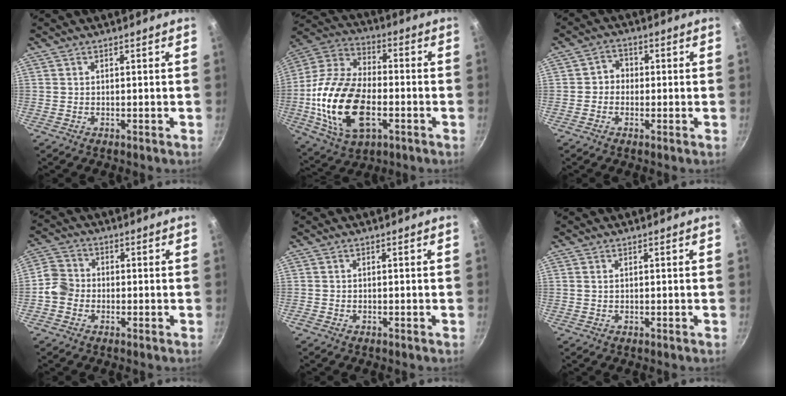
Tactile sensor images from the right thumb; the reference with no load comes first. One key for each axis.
{"total": 22.0, "fx": -4.6, "fy": 12.6, "fz": 17.5, "tx": -0.333, "ty": 0.024, "tz": -0.089}
{"total": 3.4, "fx": -0.5, "fy": 3.1, "fz": 1.3, "tx": 0.002, "ty": 0.012, "tz": -0.018}
{"total": 4.9, "fx": -1.6, "fy": 4.3, "fz": 2.0, "tx": -0.018, "ty": 0.018, "tz": -0.046}
{"total": 0.0}
{"total": 0.5, "fx": 0.1, "fy": 0.3, "fz": 0.4, "tx": -0.007, "ty": 0.001, "tz": 0.003}